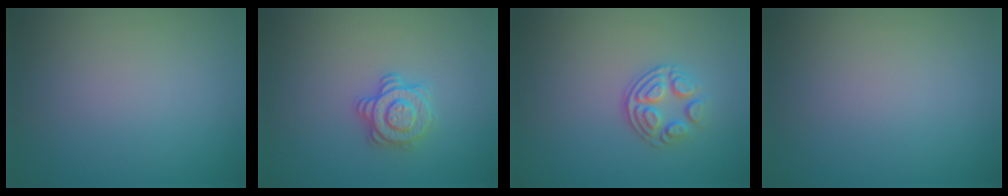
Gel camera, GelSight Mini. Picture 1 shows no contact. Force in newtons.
{"total": 2.8, "press": 2.7, "slide": 0.9}
{"total": 3.1, "press": 2.5, "slide": 1.9}
{"total": 0.0}